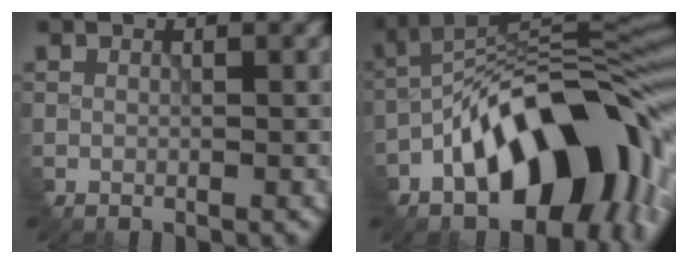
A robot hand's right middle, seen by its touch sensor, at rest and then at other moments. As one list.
[{"total": 15.0, "force": [-6.4, 7.4, 11.4], "torque": [-0.147, 0.019, -0.120]}]